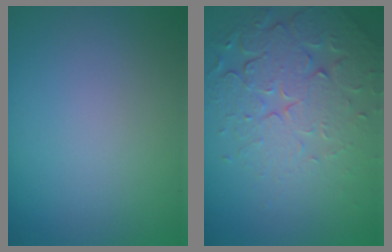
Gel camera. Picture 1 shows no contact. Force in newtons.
{"total": 7.4, "press": 5.4, "slide": 5.1}